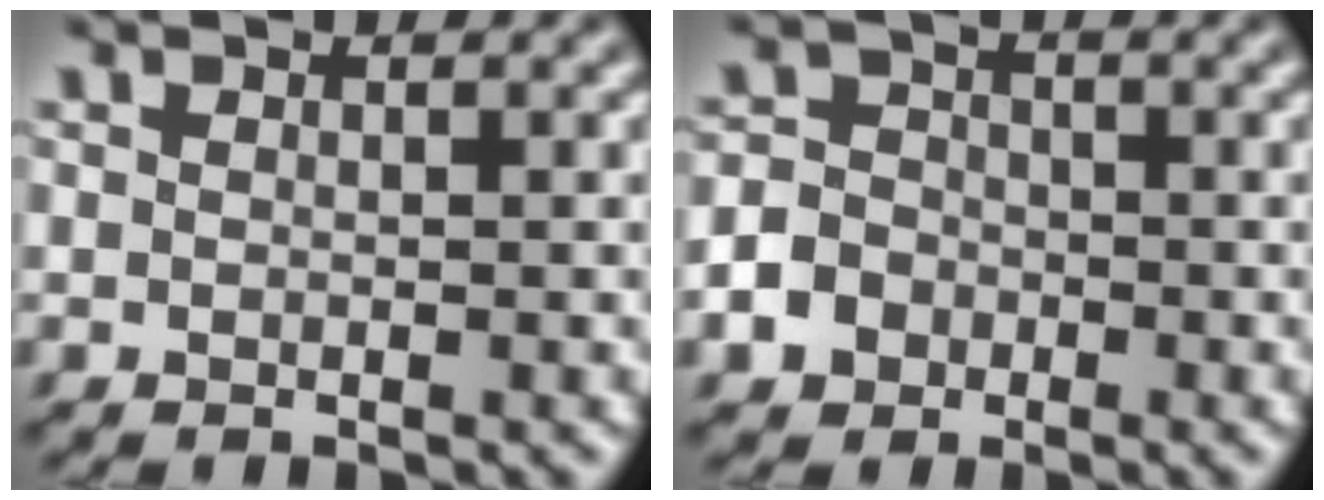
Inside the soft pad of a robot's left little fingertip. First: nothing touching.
{"total": 6.1, "force": [-3.3, 5.0, 1.3], "torque": [-0.027, -0.007, -0.076]}